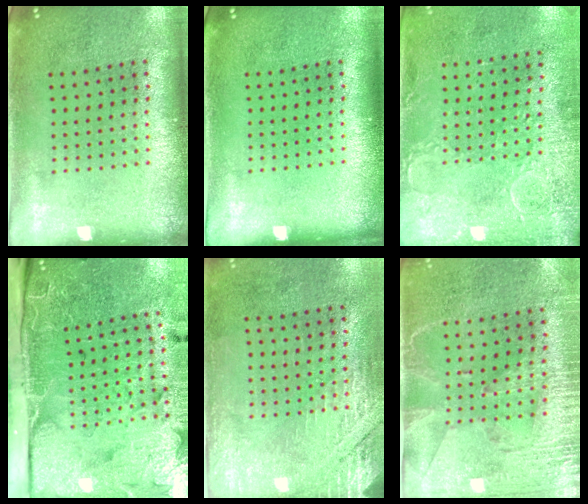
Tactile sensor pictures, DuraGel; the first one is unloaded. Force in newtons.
{"total": 0.0}
{"total": 3.0, "press": 2.2, "slide": 2.0}
{"total": 5.1, "press": 4.0, "slide": 3.2}
{"total": 2.7, "press": 2.4, "slide": 1.2}
{"total": 2.9, "press": 2.6, "slide": 1.4}